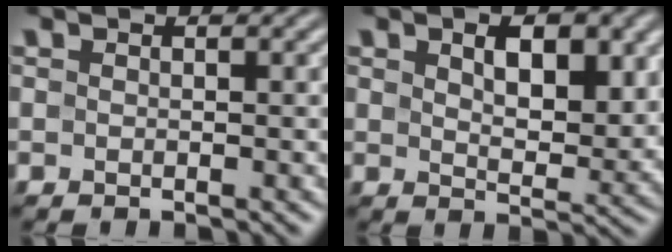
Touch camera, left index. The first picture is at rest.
{"total": 5.2, "force": [1.9, 2.6, 4.0], "torque": [-0.065, -0.006, 0.033]}